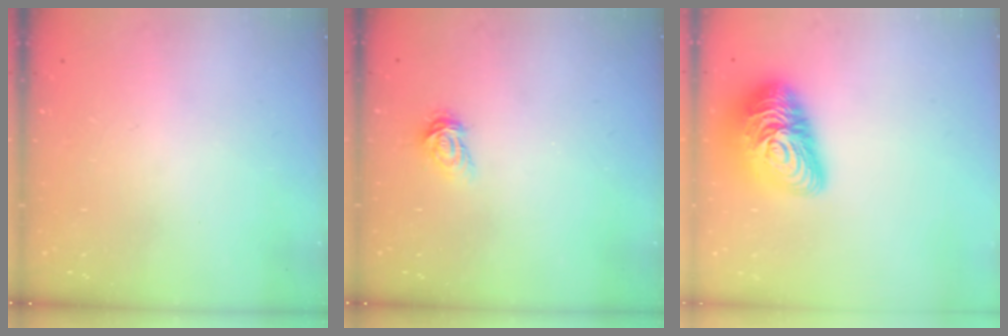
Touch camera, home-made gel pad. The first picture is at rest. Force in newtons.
{"total": 3.6, "press": 3.6, "slide": 0.1}
{"total": 18.6, "press": 18.6, "slide": 1.2}